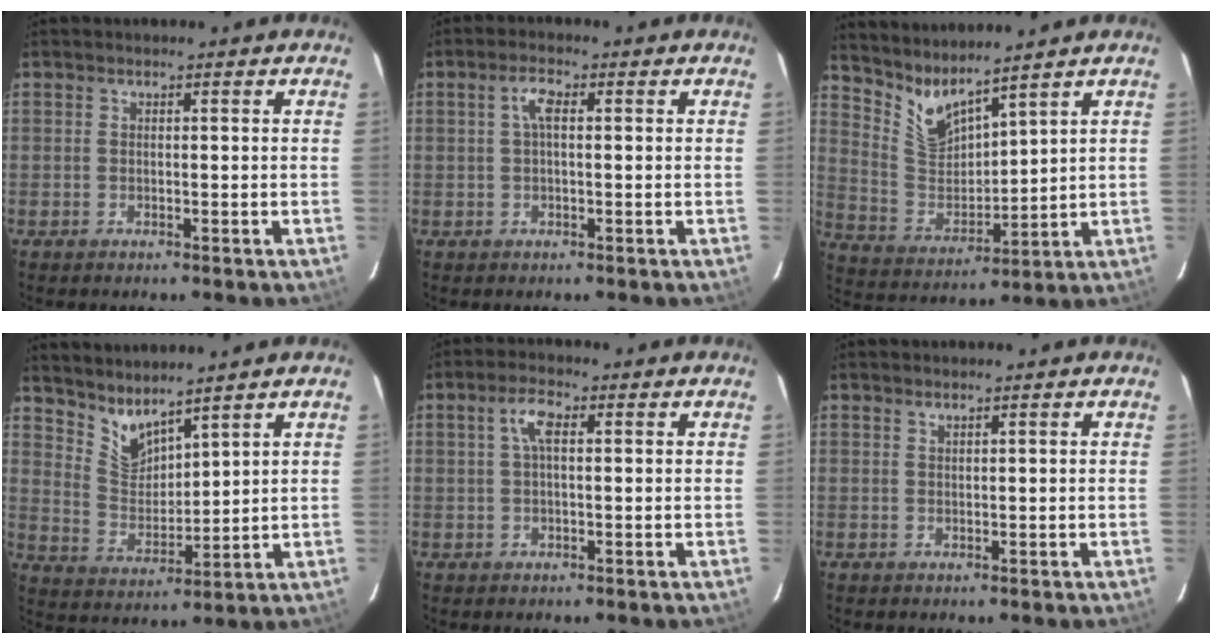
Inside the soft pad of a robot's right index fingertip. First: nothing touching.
{"total": 2.9, "force": [0.5, 1.0, 2.7], "torque": [-0.056, 0.010, 0.008]}
{"total": 8.0, "force": [7.2, 1.2, 3.3], "torque": [-0.076, -0.018, 0.155]}
{"total": 7.1, "force": [6.3, 1.8, 2.7], "torque": [-0.051, -0.009, 0.132]}
{"total": 3.8, "force": [0.9, 1.4, 3.4], "torque": [-0.068, 0.012, 0.017]}
{"total": 0.6, "force": [0.5, 0.0, 0.2], "torque": [-0.004, 0.000, 0.010]}